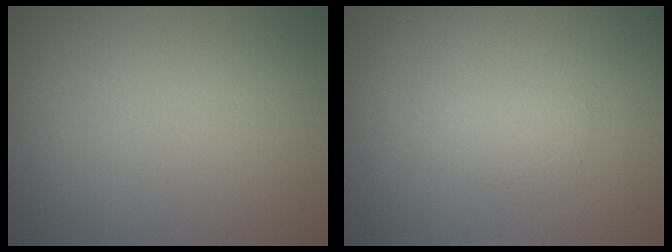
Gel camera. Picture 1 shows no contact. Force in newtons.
{"total": 1.2, "press": 1.2, "slide": 0.0}